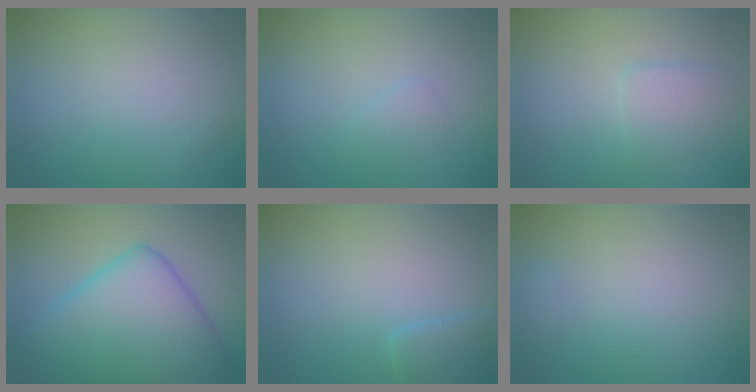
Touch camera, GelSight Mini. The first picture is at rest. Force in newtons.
{"total": 0.9, "press": 0.9, "slide": 0.1}
{"total": 2.0, "press": 2.0, "slide": 0.2}
{"total": 9.8, "press": 9.8, "slide": 0.4}
{"total": 1.9, "press": 1.8, "slide": 0.3}
{"total": 0.6, "press": 0.6, "slide": 0.1}